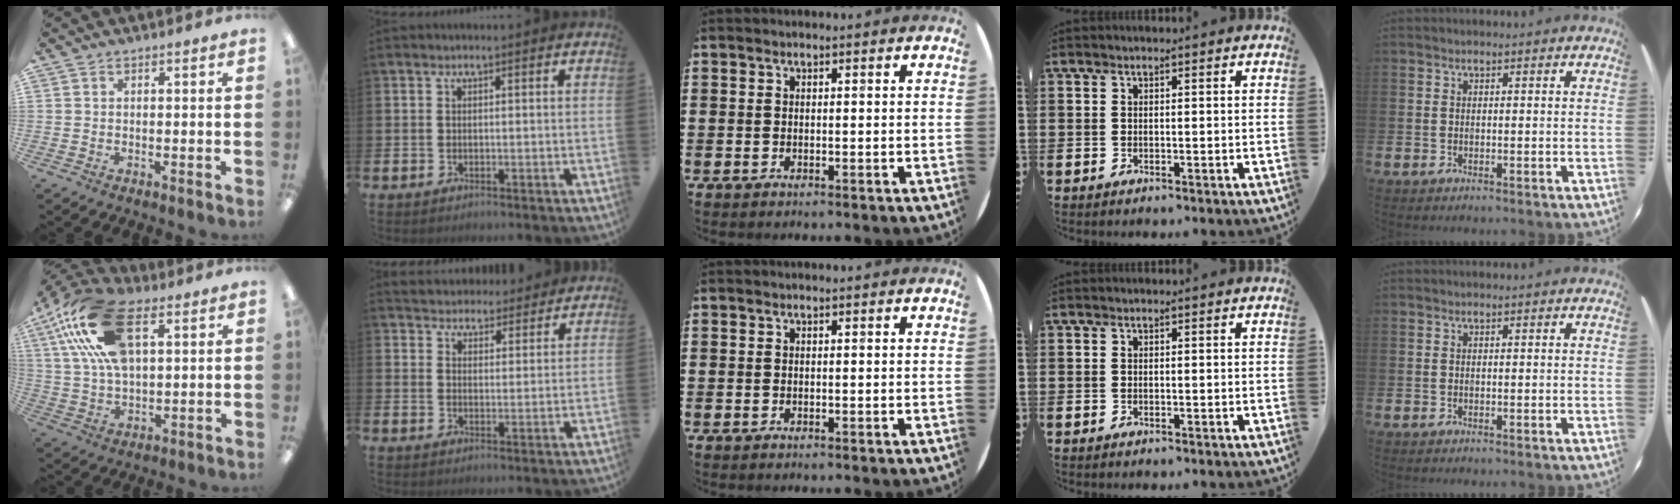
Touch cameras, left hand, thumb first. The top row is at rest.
{"thumb": {"total": 21.8, "force": [9.6, 11.3, 16.0], "torque": [-0.325, -0.018, 0.165]}, "index": {"total": 4.2, "force": [4.0, 1.1, -0.4], "torque": [-0.008, -0.027, 0.072]}}